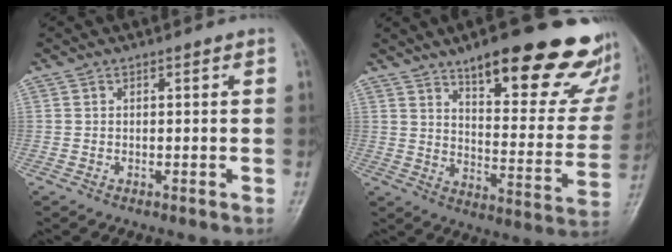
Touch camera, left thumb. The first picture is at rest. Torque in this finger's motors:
{"motor_torque": [1.71, 1.71, 1.42, -1.35, 0.12]}